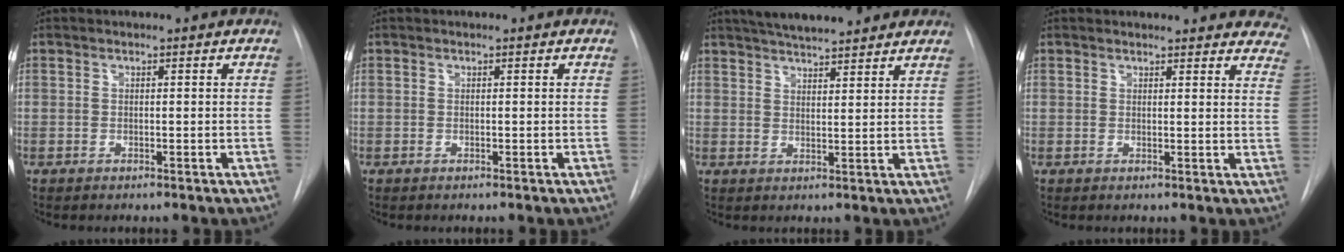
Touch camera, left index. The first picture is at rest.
{"total": 0.0}
{"total": 11.9, "force": [10.4, 1.9, 5.4], "torque": [-0.081, 0.023, 0.143]}
{"total": 15.7, "force": [14.9, 3.7, 3.1], "torque": [-0.013, -0.049, 0.139]}